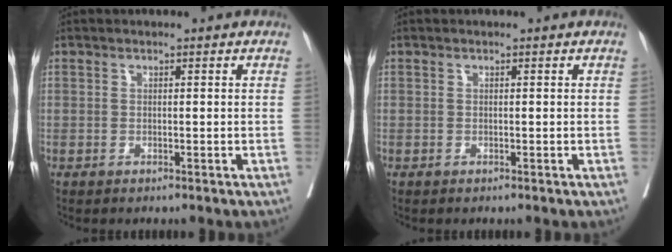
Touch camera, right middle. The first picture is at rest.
{"total": 0.0}